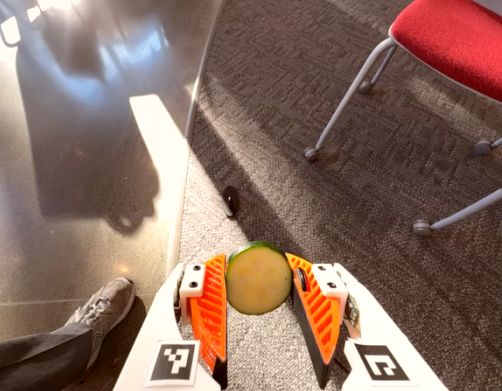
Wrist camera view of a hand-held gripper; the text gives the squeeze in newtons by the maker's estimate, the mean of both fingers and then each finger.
{"total": 8.4, "left": 8.6, "right": 8.2}